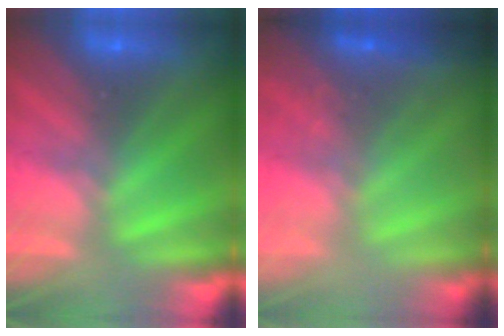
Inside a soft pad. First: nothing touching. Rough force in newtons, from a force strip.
{"total": 1.6}